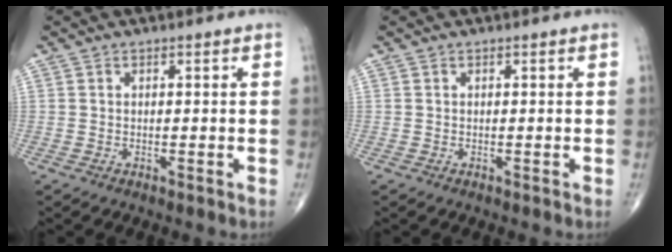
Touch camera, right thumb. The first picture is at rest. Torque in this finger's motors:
{"motor_torque": [-0.02, 0.02, 0.00, 0.00, 0.00]}